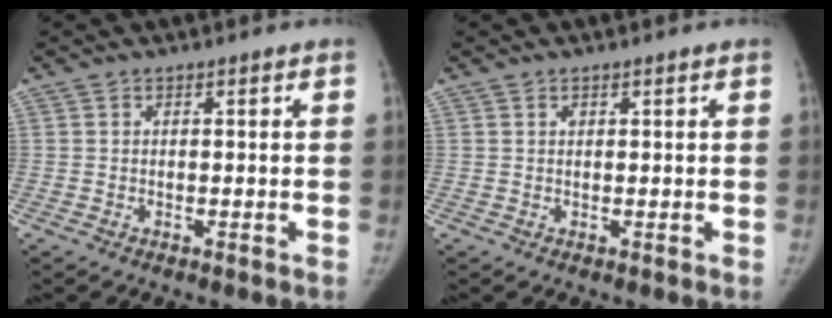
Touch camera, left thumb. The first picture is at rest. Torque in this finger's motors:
{"motor_torque": [0.14, -0.01, 0.25, -0.54, 0.09]}